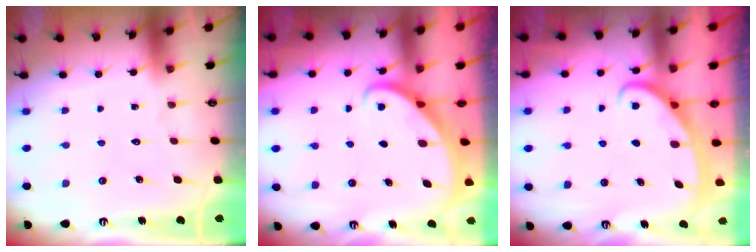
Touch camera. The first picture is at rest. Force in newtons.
{"total": 2.3, "press": 2.3, "slide": 0.3}
{"total": 2.8, "press": 2.8, "slide": 0.4}